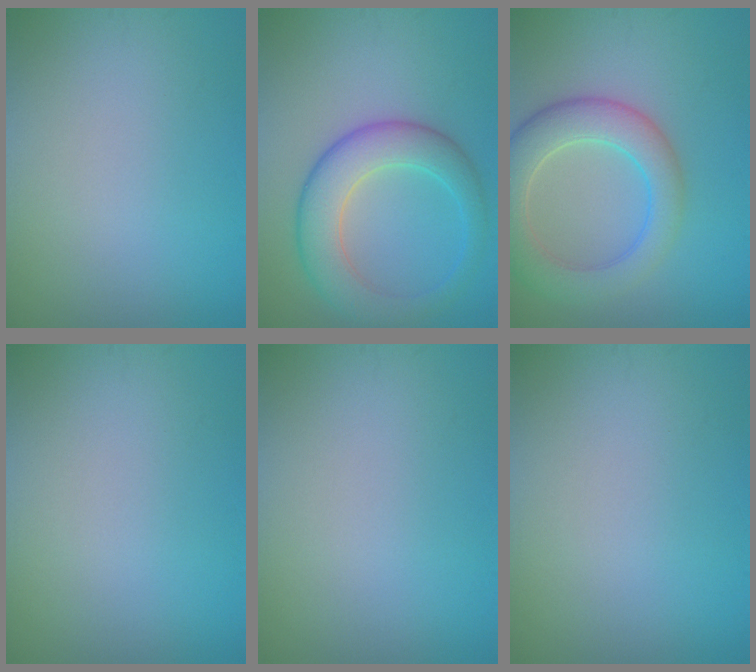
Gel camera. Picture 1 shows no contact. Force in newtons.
{"total": 5.9, "press": 5.9, "slide": 0.2}
{"total": 6.1, "press": 6.1, "slide": 0.5}
{"total": 0.0}
{"total": 0.0}
{"total": 0.0}